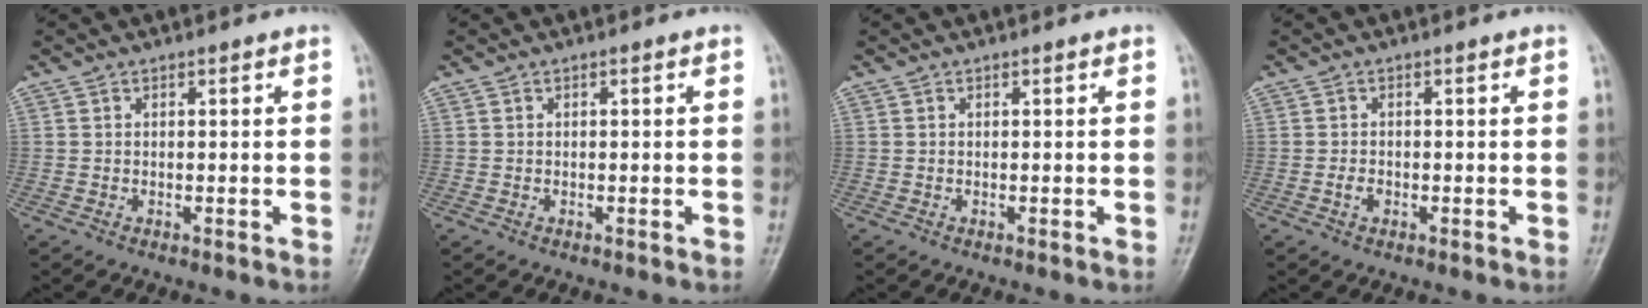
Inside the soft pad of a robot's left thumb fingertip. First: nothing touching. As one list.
[{"total": 0.0}, {"total": 0.0}, {"total": 1.4, "force": [-0.4, 1.0, 0.9], "torque": [-0.016, 0.002, -0.008]}]